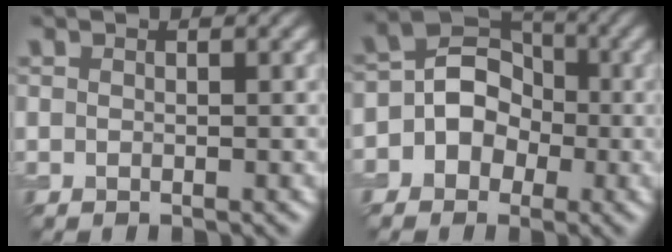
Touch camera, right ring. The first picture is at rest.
{"total": 5.7, "force": [-0.7, 5.0, 2.7], "torque": [-0.008, 0.020, -0.029]}